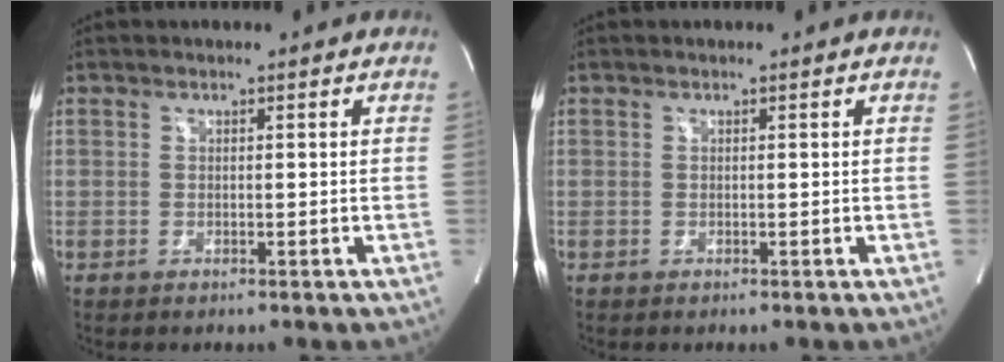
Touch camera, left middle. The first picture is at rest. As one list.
[{"total": 0.0}]